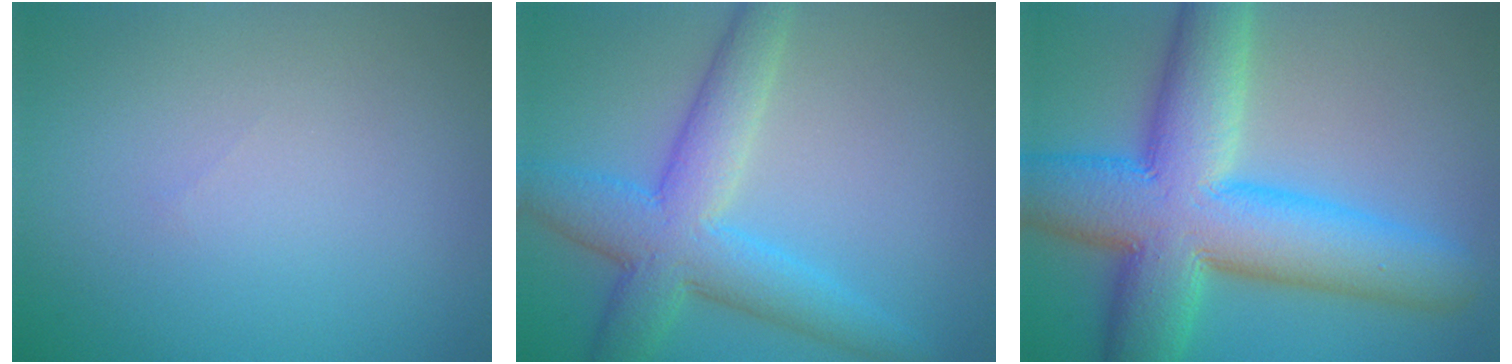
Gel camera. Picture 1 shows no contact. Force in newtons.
{"total": 6.7, "press": 6.7, "slide": 0.2}
{"total": 13.0, "press": 12.9, "slide": 0.6}